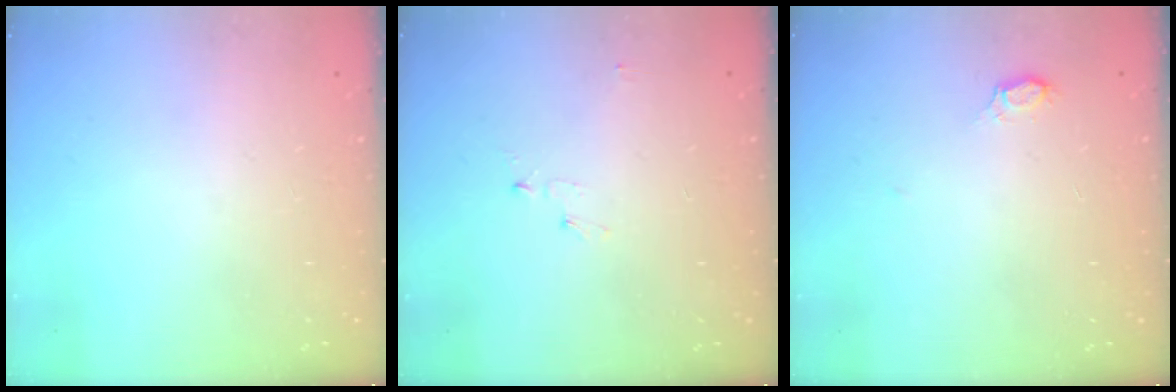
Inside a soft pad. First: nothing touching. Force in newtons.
{"total": 2.8, "press": 2.8, "slide": 0.3}
{"total": 2.6, "press": 2.6, "slide": 0.2}